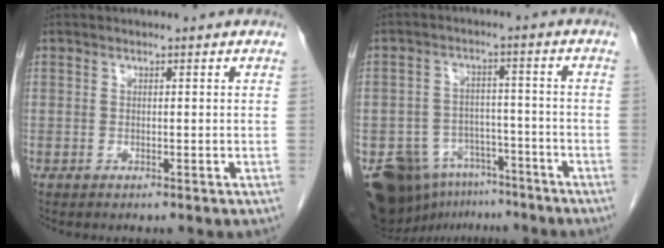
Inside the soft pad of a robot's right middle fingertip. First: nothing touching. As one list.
[{"total": 13.9, "force": [-9.9, 8.2, 5.4], "torque": [-0.096, 0.015, -0.146]}]